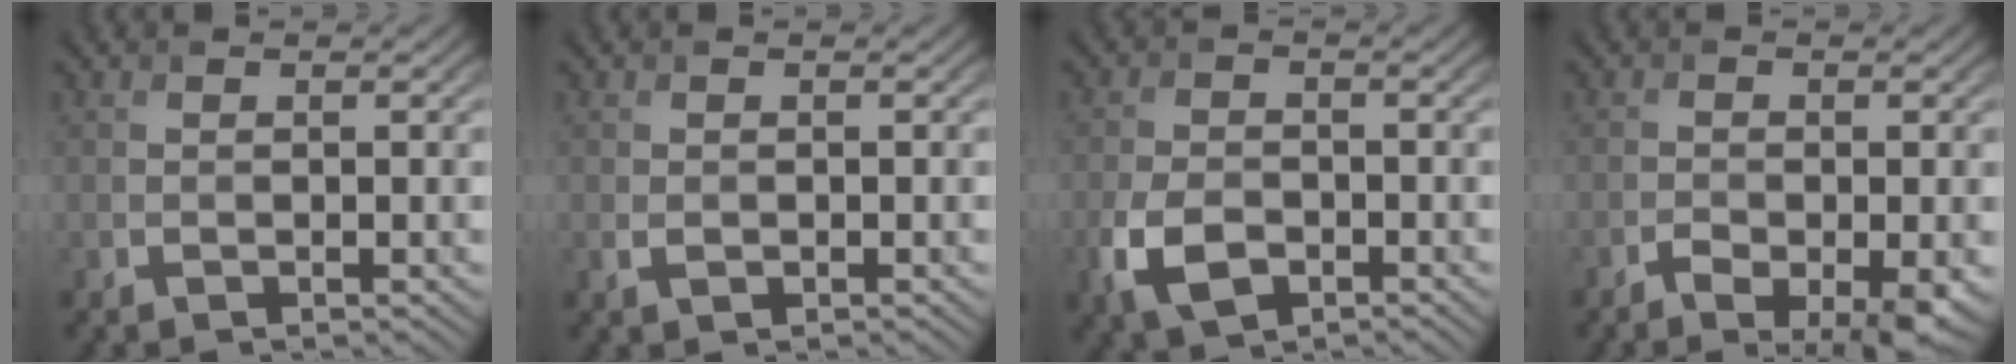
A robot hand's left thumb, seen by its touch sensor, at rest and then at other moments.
{"total": 1.0, "force": [-0.2, 0.7, 0.6], "torque": [-0.015, -0.007, -0.003]}
{"total": 5.7, "force": [-2.6, 3.5, 3.7], "torque": [-0.083, -0.010, -0.057]}
{"total": 5.4, "force": [-3.0, 2.2, 3.9], "torque": [-0.065, -0.012, -0.046]}